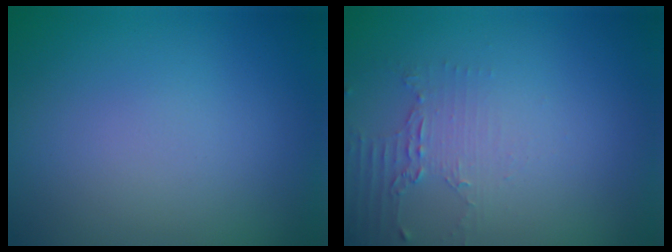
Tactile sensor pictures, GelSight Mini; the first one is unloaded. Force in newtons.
{"total": 2.2, "press": 1.6, "slide": 1.5}